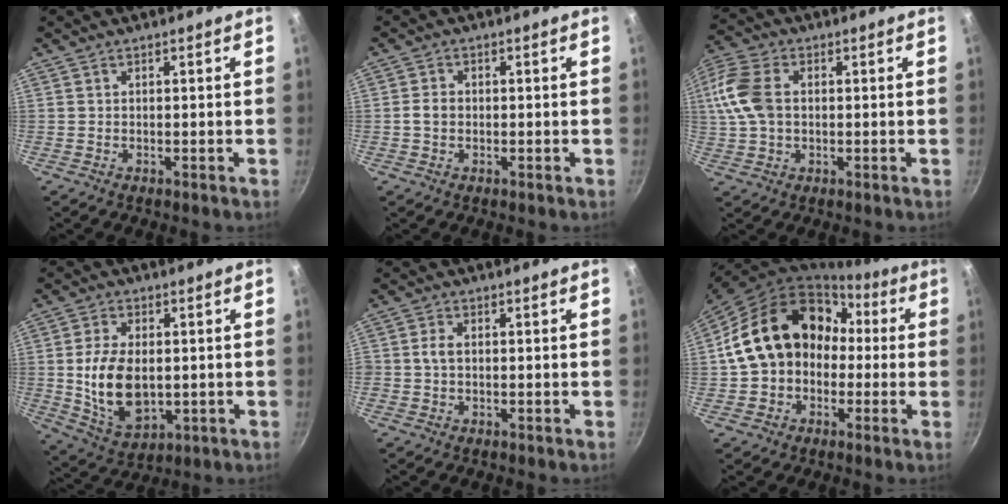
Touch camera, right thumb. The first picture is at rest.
{"total": 2.4, "force": [-0.3, 1.9, 1.4], "torque": [-0.021, 0.010, -0.007]}
{"total": 13.5, "force": [1.5, 9.4, 9.6], "torque": [-0.217, 0.021, 0.020]}
{"total": 13.0, "force": [-0.1, 8.0, 10.3], "torque": [-0.176, -0.009, 0.012]}
{"total": 2.2, "force": [0.0, 1.5, 1.6], "torque": [-0.030, 0.008, -0.001]}
{"total": 19.0, "force": [0.8, 15.3, 11.2], "torque": [-0.159, 0.070, 0.014]}